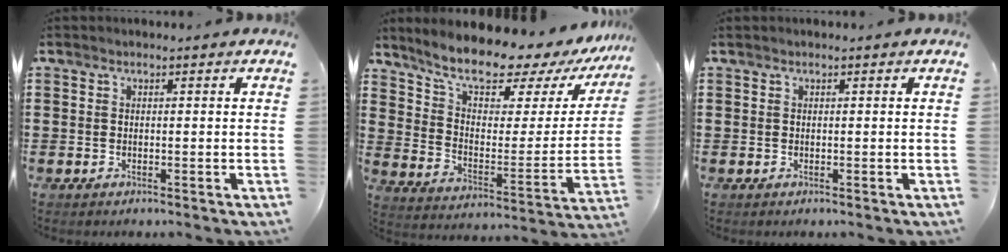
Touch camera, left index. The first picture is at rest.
{"total": 10.4, "force": [9.1, 2.4, 4.5], "torque": [-0.107, -0.067, 0.153]}
{"total": 0.0}